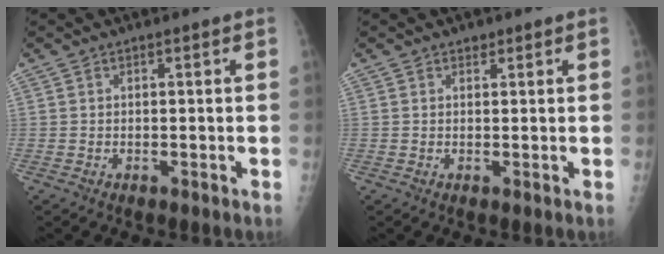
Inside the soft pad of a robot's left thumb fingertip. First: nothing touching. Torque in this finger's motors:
{"motor_torque": [0.03, -0.01, 0.04, 0.03, 0.00]}